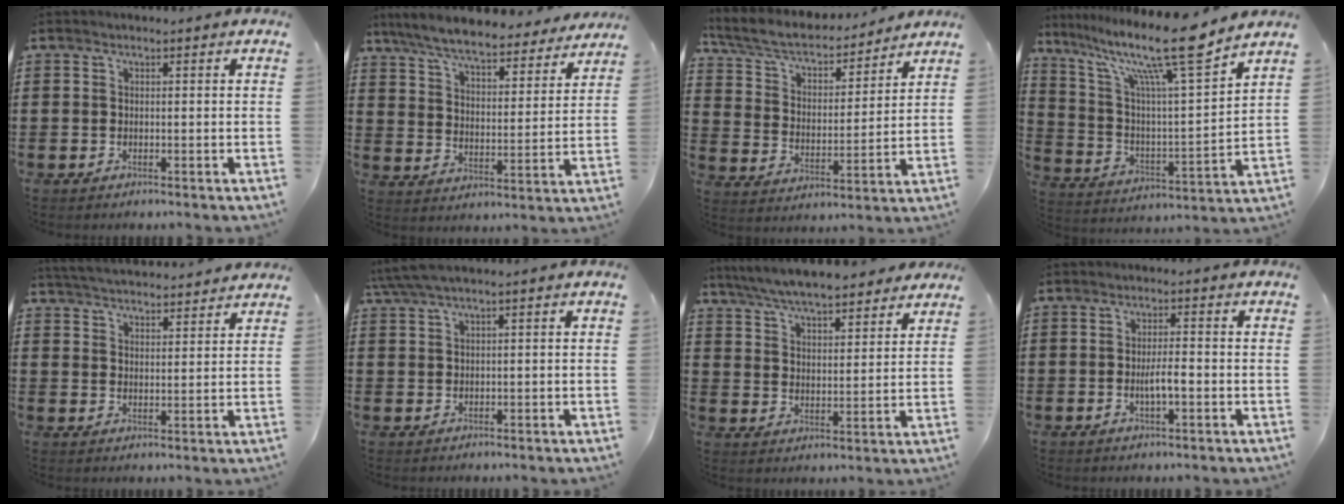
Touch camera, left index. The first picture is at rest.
{"total": 8.0, "force": [7.4, 0.6, 3.1], "torque": [-0.093, -0.043, 0.129]}
{"total": 5.8, "force": [5.1, 1.6, 2.4], "torque": [-0.071, -0.032, 0.082]}
{"total": 15.2, "force": [11.1, 1.7, 10.2], "torque": [-0.205, -0.061, 0.178]}
{"total": 4.3, "force": [4.2, 0.0, 0.5], "torque": [-0.026, -0.021, 0.075]}
{"total": 2.1, "force": [1.1, -0.1, 1.8], "torque": [-0.042, -0.005, 0.017]}
{"total": 6.8, "force": [6.5, 0.7, 1.9], "torque": [-0.065, -0.027, 0.116]}
{"total": 3.4, "force": [-0.8, 0.7, 3.3], "torque": [-0.063, -0.001, -0.018]}